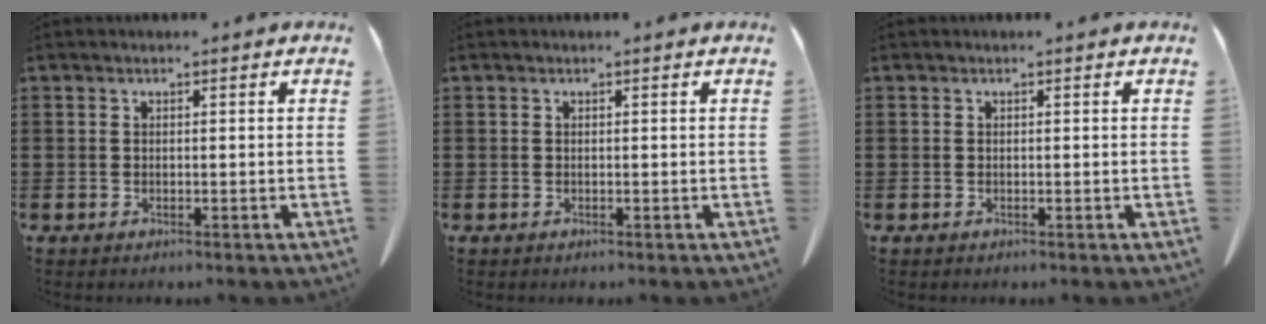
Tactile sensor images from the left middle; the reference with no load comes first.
{"total": 0.0}
{"total": 0.0}